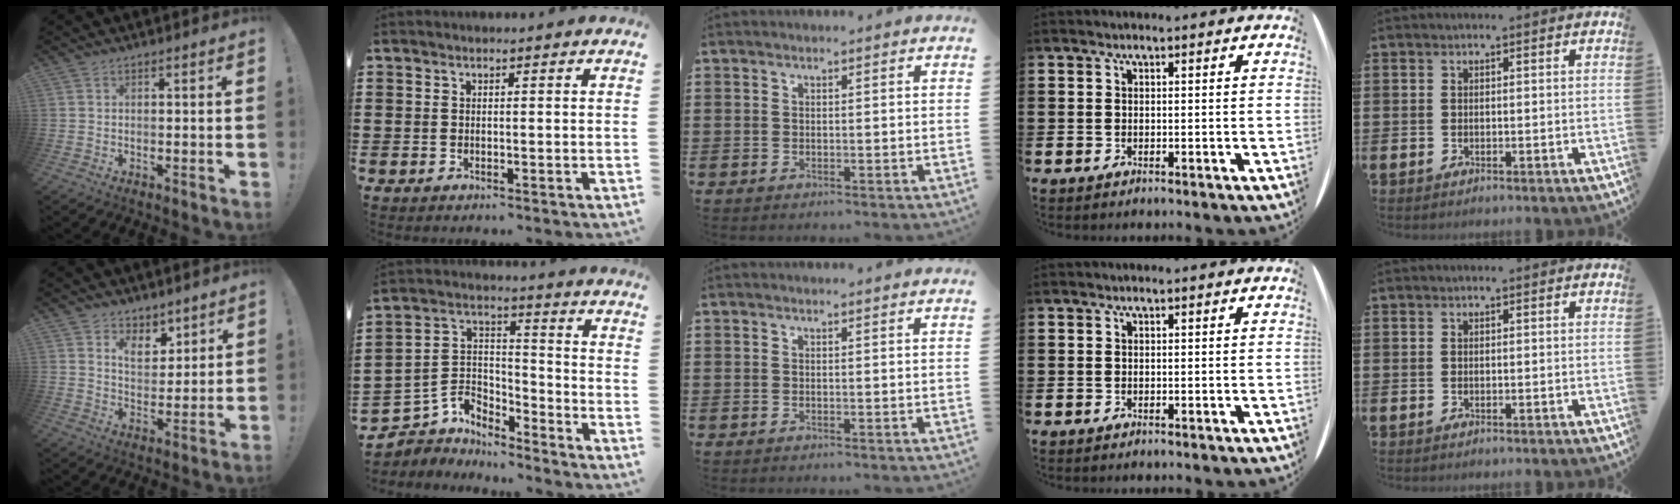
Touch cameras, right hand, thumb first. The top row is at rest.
{"thumb": {"total": 7.4, "force": [4.8, 5.0, 2.5], "torque": [-0.043, -0.032, 0.091]}, "index": {"total": 4.7, "force": [-3.8, 2.8, 0.2], "torque": [-0.035, -0.005, -0.082]}}